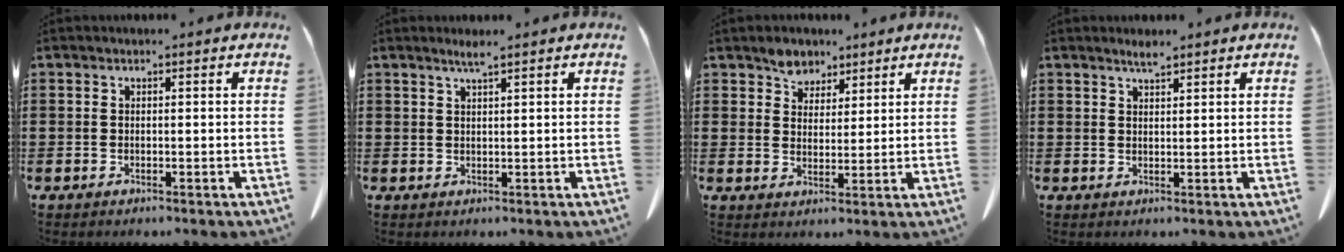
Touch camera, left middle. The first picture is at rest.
{"total": 1.9, "force": [1.5, -0.1, 1.2], "torque": [-0.026, -0.002, 0.028]}
{"total": 4.2, "force": [3.4, 2.4, 0.7], "torque": [-0.020, 0.002, 0.065]}
{"total": 2.2, "force": [2.0, 0.4, 0.8], "torque": [-0.019, -0.001, 0.038]}